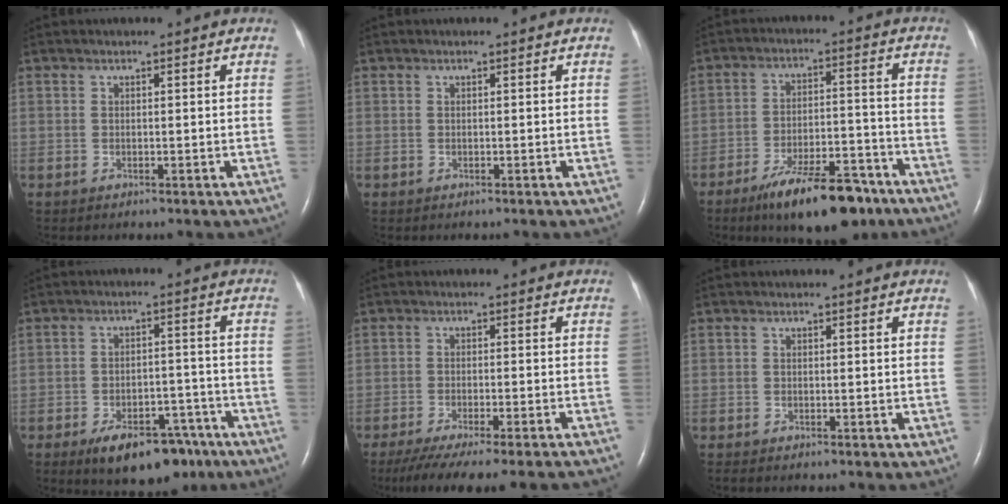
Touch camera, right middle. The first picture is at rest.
{"total": 0.0}
{"total": 13.4, "force": [-9.6, 3.6, 8.6], "torque": [-0.134, 0.002, -0.154]}
{"total": 11.4, "force": [-7.9, 5.2, 6.3], "torque": [-0.080, 0.010, -0.114]}
{"total": 16.6, "force": [-14.8, -0.3, 7.5], "torque": [-0.099, -0.046, -0.207]}
{"total": 1.2, "force": [-1.1, 0.3, 0.6], "torque": [-0.008, -0.002, -0.012]}